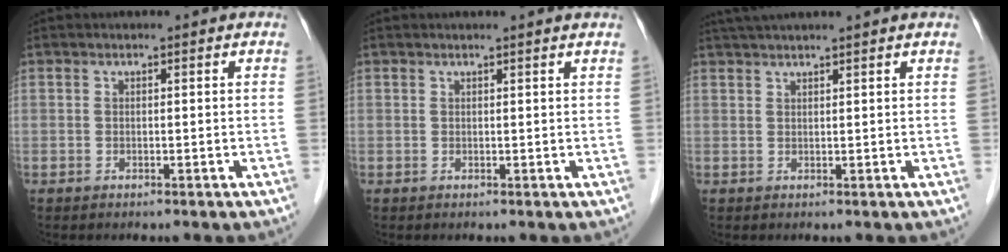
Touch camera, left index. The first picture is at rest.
{"total": 1.3, "force": [1.2, -0.3, 0.4], "torque": [-0.018, -0.001, 0.019]}
{"total": 5.9, "force": [5.0, -0.8, 2.9], "torque": [-0.042, 0.038, 0.080]}